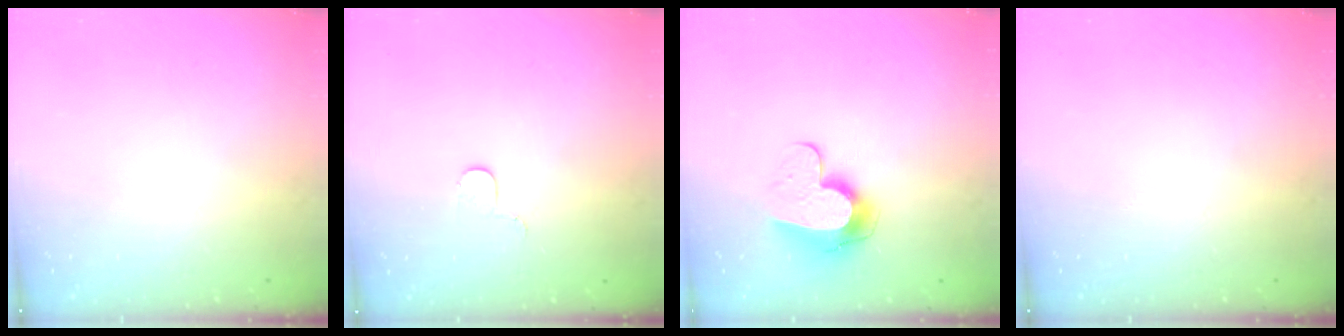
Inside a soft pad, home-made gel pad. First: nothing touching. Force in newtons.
{"total": 3.4, "press": 3.4, "slide": 0.4}
{"total": 10.9, "press": 10.9, "slide": 1.1}
{"total": 0.0}